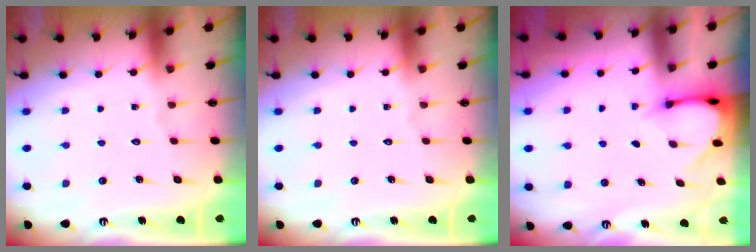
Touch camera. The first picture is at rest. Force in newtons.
{"total": 0.0}
{"total": 3.0, "press": 3.0, "slide": 0.2}